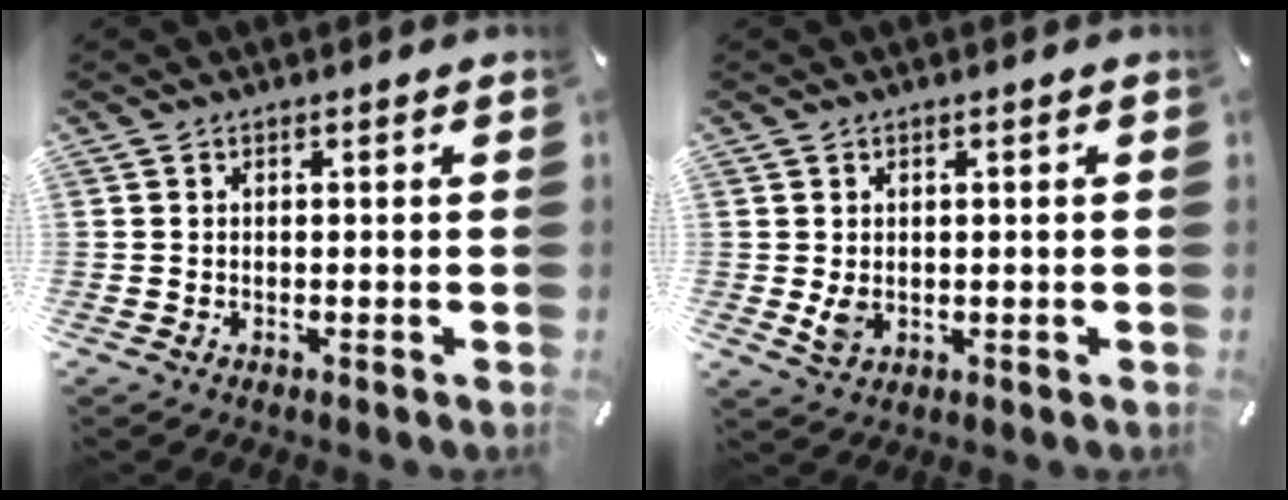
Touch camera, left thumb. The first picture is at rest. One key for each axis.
{"total": 3.0, "fx": 0.2, "fy": 2.4, "fz": 1.8, "tx": -0.039, "ty": -0.006, "tz": 0.002}